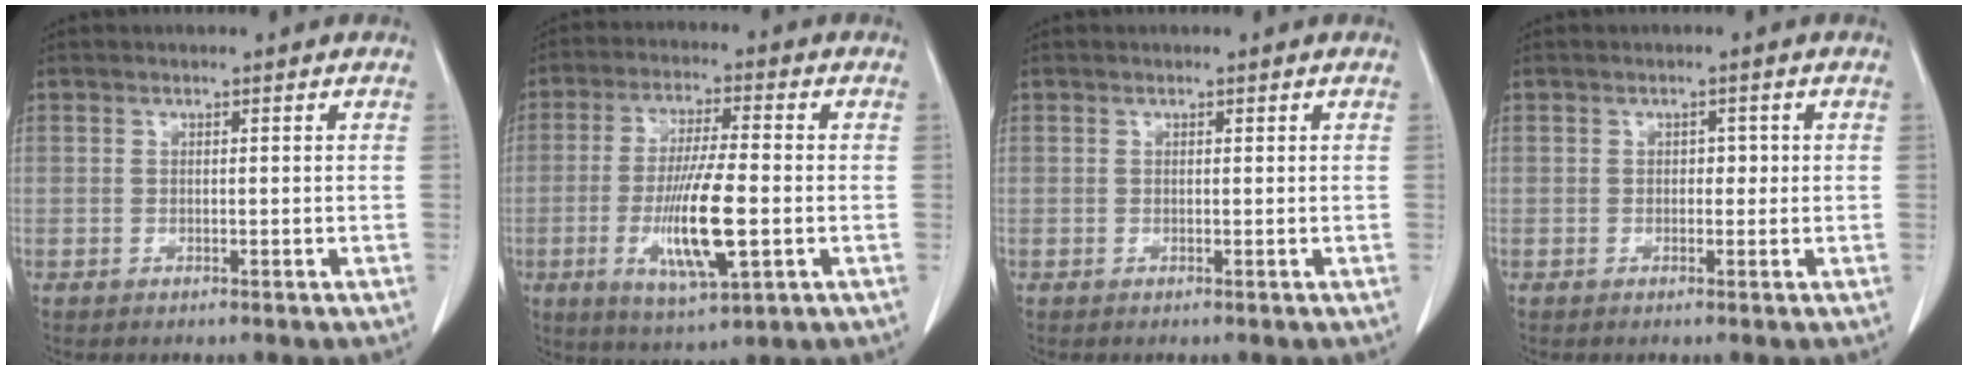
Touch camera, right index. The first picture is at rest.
{"total": 11.9, "force": [-2.6, 1.8, 11.5], "torque": [-0.220, -0.015, -0.044]}
{"total": 0.0}
{"total": 1.4, "force": [0.1, 1.0, 1.0], "torque": [-0.007, 0.004, -0.002]}